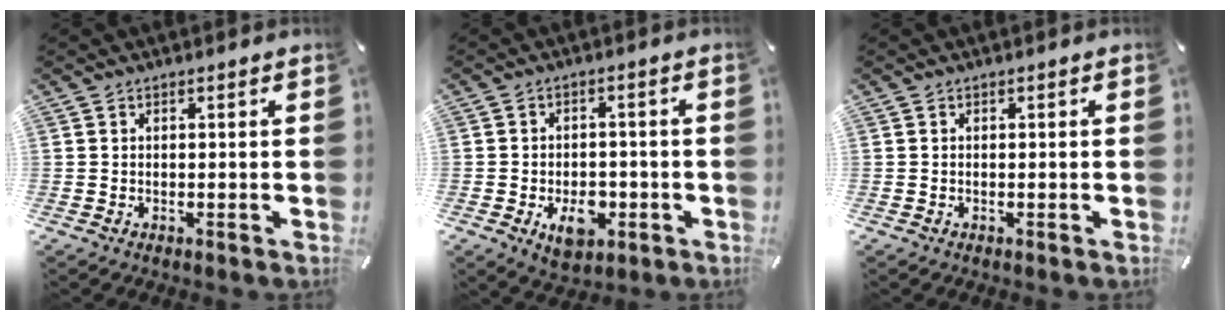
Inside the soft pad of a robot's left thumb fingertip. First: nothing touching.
{"total": 7.7, "force": [-2.5, 5.1, 5.1], "torque": [-0.065, 0.006, -0.043]}
{"total": 0.0}